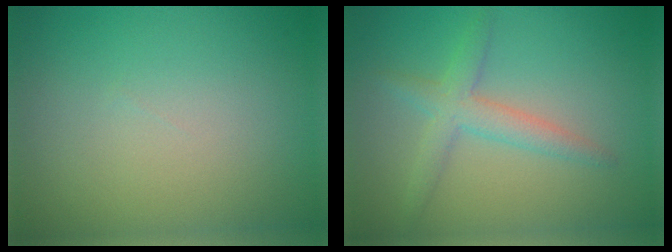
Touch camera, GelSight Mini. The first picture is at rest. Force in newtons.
{"total": 2.9, "press": 2.9, "slide": 0.1}